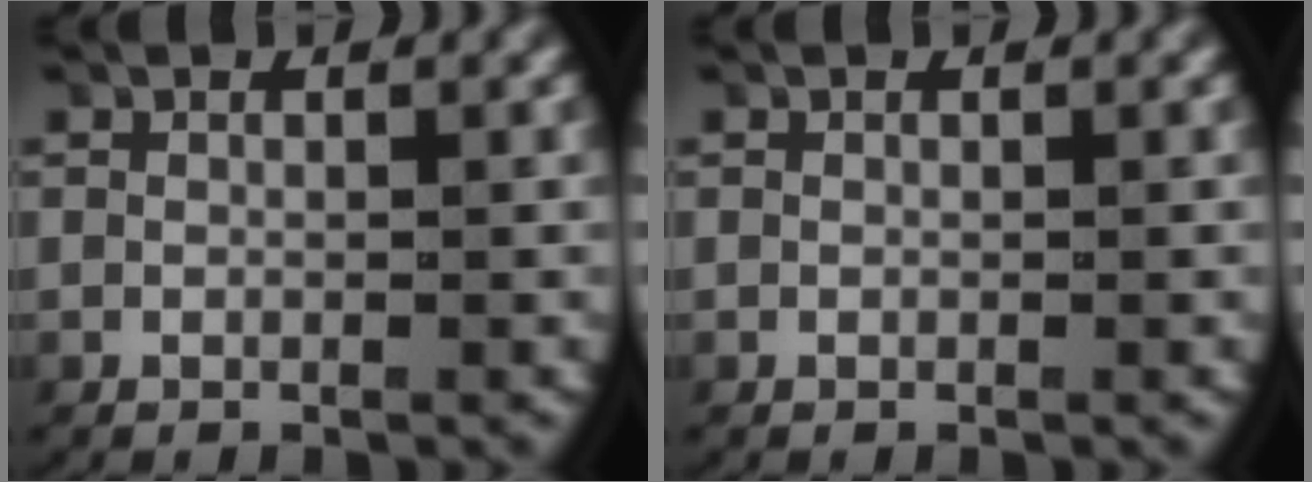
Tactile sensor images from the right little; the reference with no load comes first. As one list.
[{"total": 0.0}]